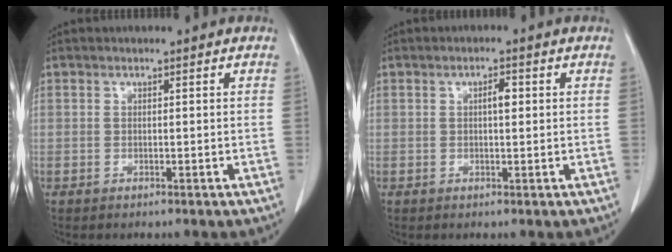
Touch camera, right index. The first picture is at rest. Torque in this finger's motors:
{"motor_torque": [0.19, 0.09, 0.11, 0.04]}